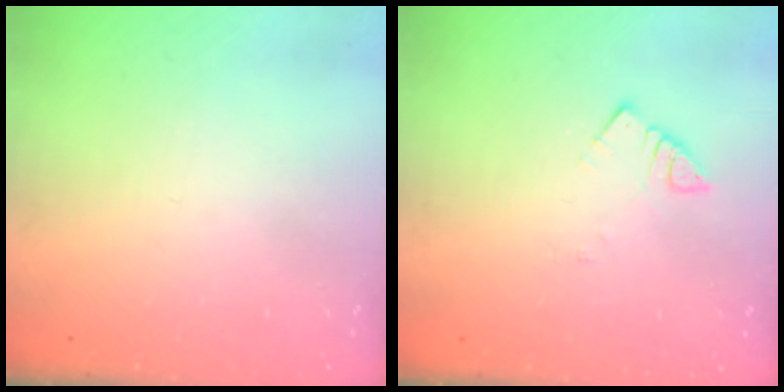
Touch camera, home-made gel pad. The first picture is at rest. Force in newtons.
{"total": 3.1, "press": 3.1, "slide": 0.5}